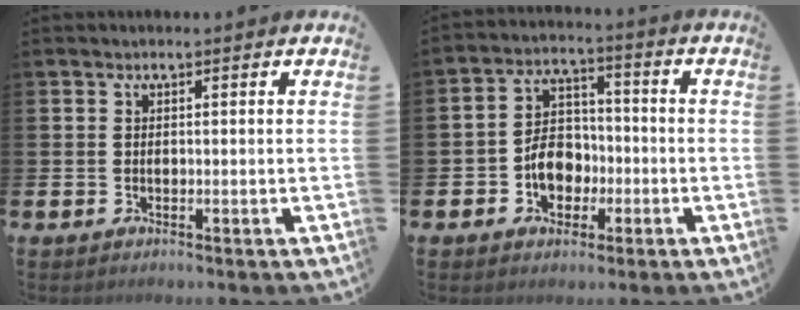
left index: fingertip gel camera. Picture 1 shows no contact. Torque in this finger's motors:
{"motor_torque": [1.22, 0.37, 0.36, 0.13]}